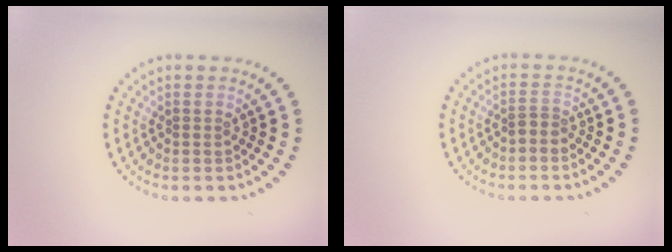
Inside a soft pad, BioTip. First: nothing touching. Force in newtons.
{"total": 0.8, "press": 0.5, "slide": 0.6}